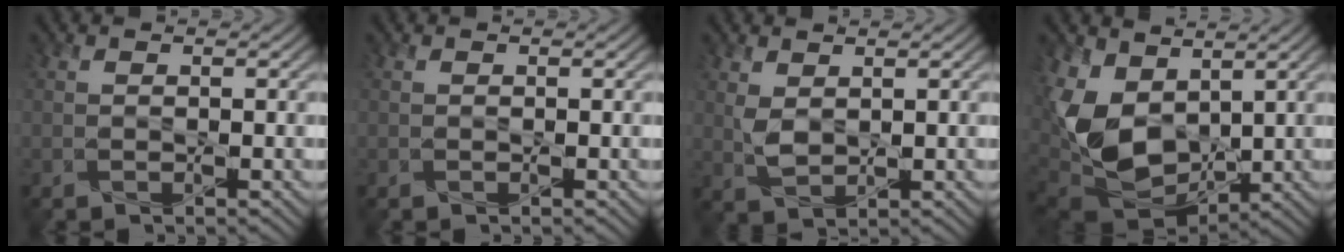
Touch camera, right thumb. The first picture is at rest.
{"total": 0.0}
{"total": 2.5, "force": [1.0, 1.4, 1.8], "torque": [-0.049, -0.004, 0.025]}
{"total": 12.2, "force": [2.6, 8.1, 8.7], "torque": [-0.238, -0.007, 0.052]}